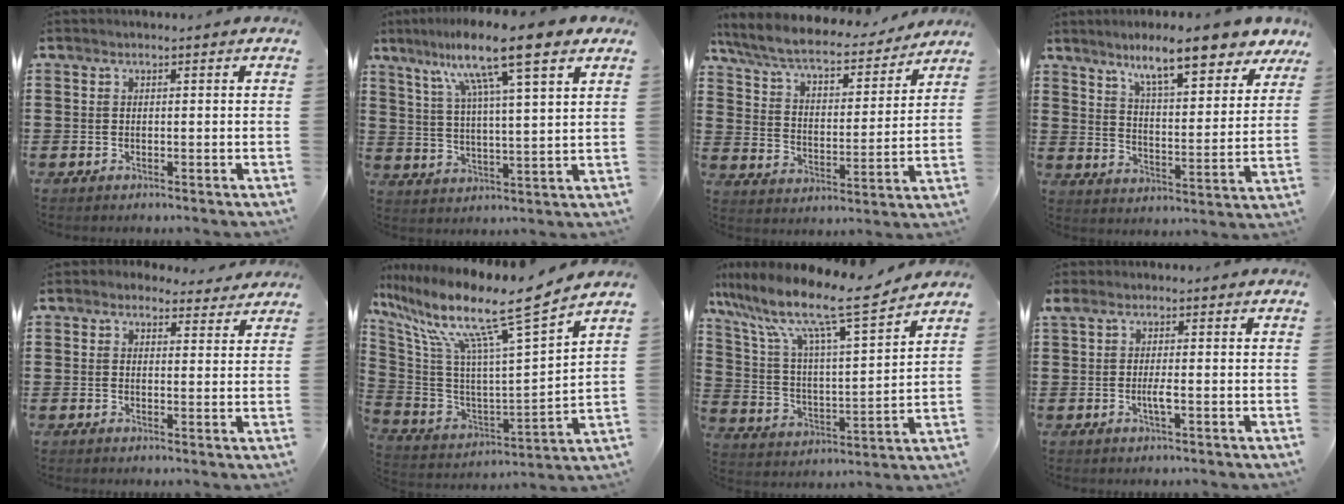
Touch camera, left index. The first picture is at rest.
{"total": 13.0, "force": [9.0, 0.8, 9.4], "torque": [-0.188, -0.024, 0.144]}
{"total": 7.2, "force": [6.3, 1.0, 3.3], "torque": [-0.090, -0.038, 0.105]}
{"total": 9.8, "force": [8.1, 0.9, 5.5], "torque": [-0.106, -0.041, 0.135]}
{"total": 2.9, "force": [2.6, 1.1, 0.6], "torque": [-0.004, -0.010, 0.045]}
{"total": 13.7, "force": [9.5, 1.0, 9.9], "torque": [-0.218, -0.057, 0.146]}
{"total": 11.6, "force": [9.1, 1.3, 7.0], "torque": [-0.161, -0.060, 0.148]}
{"total": 2.4, "force": [-0.4, 0.3, 2.4], "torque": [-0.043, 0.000, -0.008]}